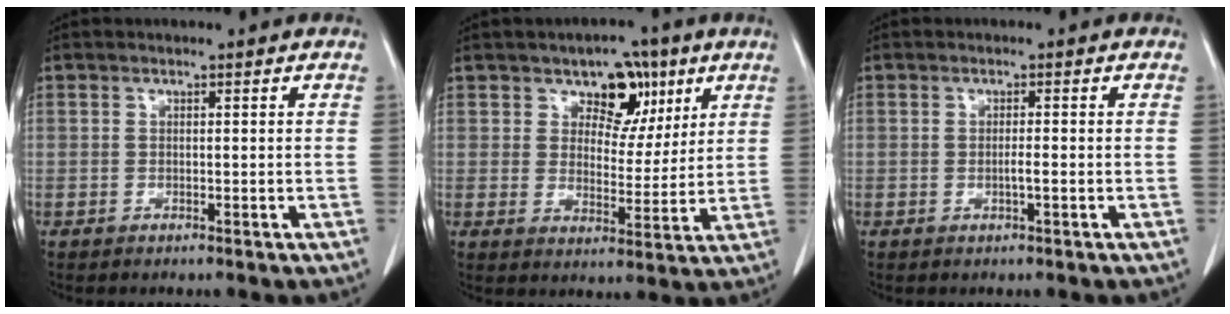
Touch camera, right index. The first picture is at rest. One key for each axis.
{"total": 7.5, "fx": 4.0, "fy": 5.0, "fz": 3.9, "tx": -0.041, "ty": 0.009, "tz": 0.061}
{"total": 1.3, "fx": -0.4, "fy": 0.0, "fz": 1.2, "tx": -0.022, "ty": 0.000, "tz": -0.008}